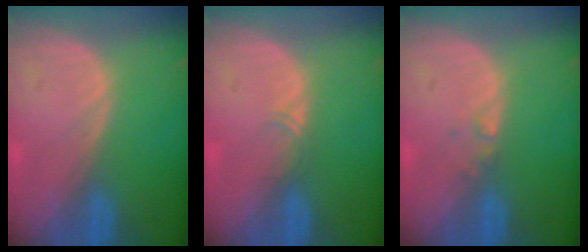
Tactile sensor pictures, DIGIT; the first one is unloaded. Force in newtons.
{"total": 1.1, "press": 1.0, "slide": 0.6}
{"total": 0.9, "press": 0.9, "slide": 0.1}